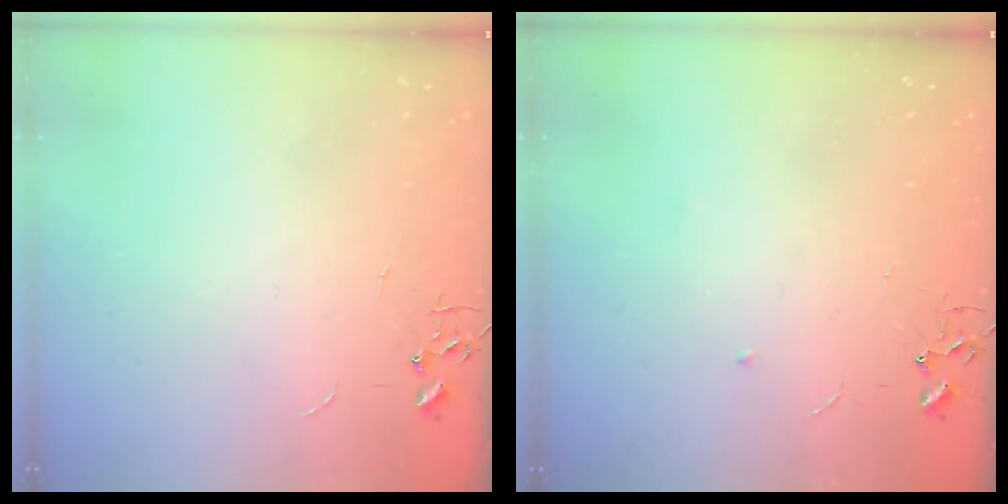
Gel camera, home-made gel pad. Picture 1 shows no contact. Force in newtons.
{"total": 4.0, "press": 3.9, "slide": 0.9}